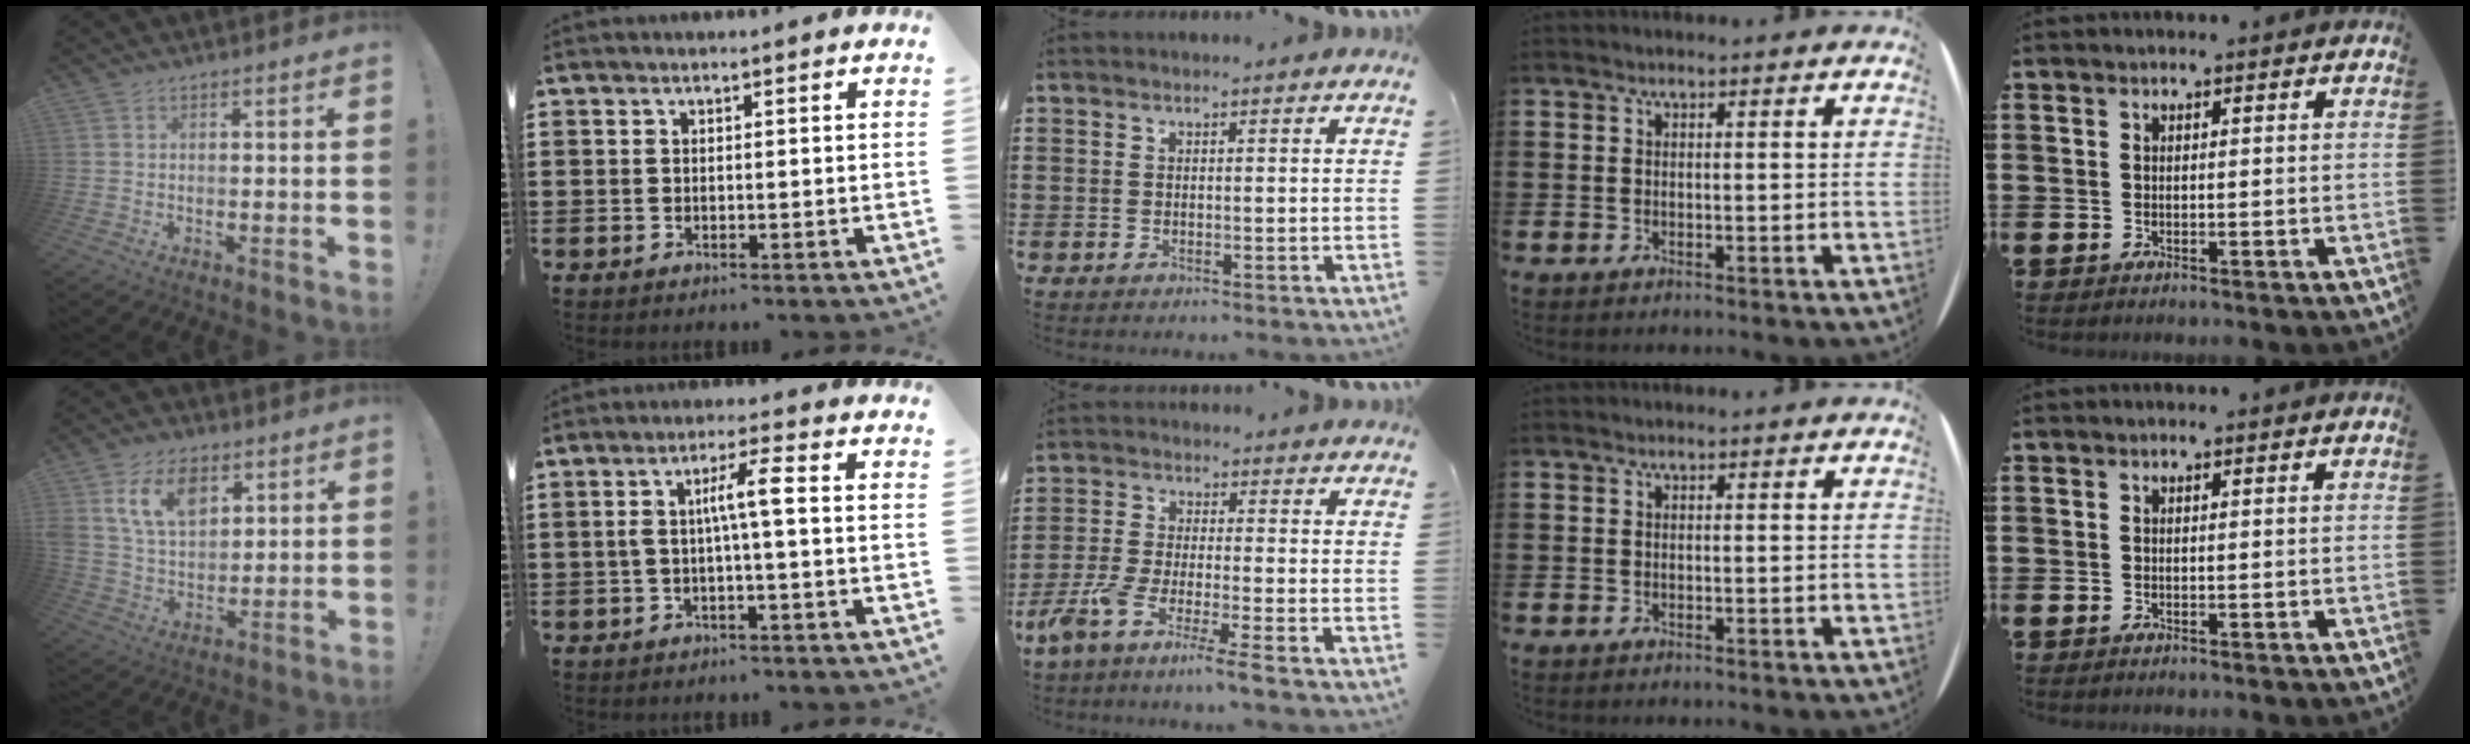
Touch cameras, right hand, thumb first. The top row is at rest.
{"thumb": {"total": 13.5, "force": [6.6, 8.9, 7.7], "torque": [-0.134, -0.016, 0.128]}, "index": {"total": 4.9, "force": [-0.1, 0.4, 4.9], "torque": [-0.095, 0.007, -0.009]}, "middle": {"total": 6.3, "force": [-5.2, -0.6, 3.5], "torque": [-0.088, -0.020, -0.107]}}